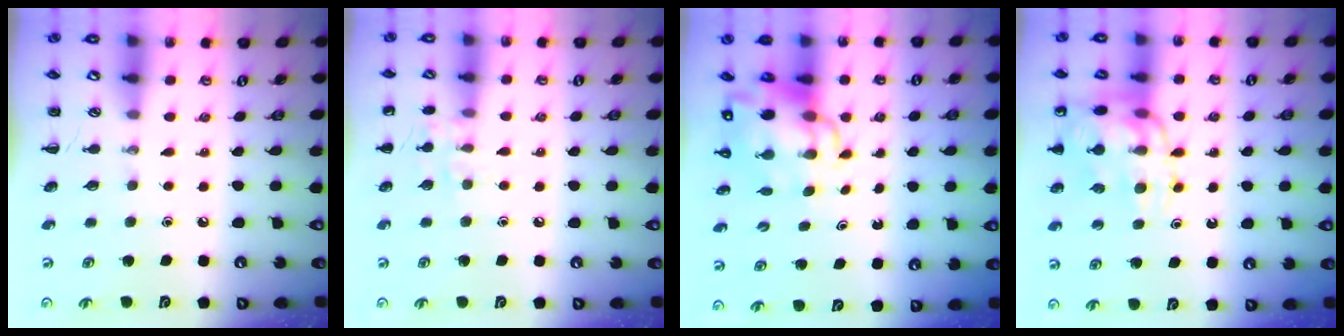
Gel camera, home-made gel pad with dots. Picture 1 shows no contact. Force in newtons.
{"total": 8.1, "press": 7.9, "slide": 1.7}
{"total": 9.6, "press": 9.2, "slide": 2.6}
{"total": 16.1, "press": 15.9, "slide": 3.0}